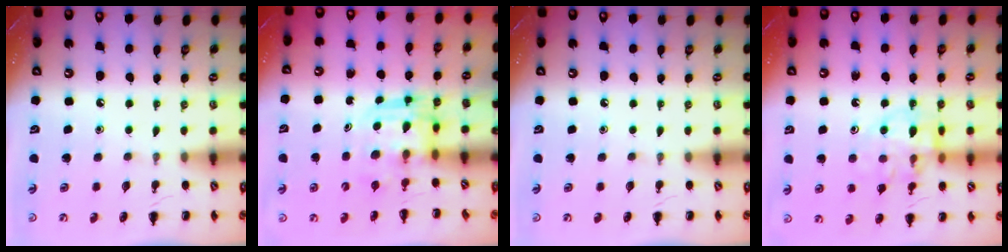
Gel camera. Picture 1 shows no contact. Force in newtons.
{"total": 3.1, "press": 3.1, "slide": 0.3}
{"total": 0.0}
{"total": 12.7, "press": 12.6, "slide": 1.4}